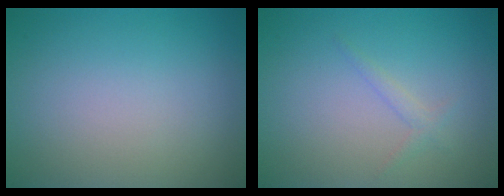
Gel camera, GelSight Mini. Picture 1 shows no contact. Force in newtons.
{"total": 1.1, "press": 1.1, "slide": 0.1}